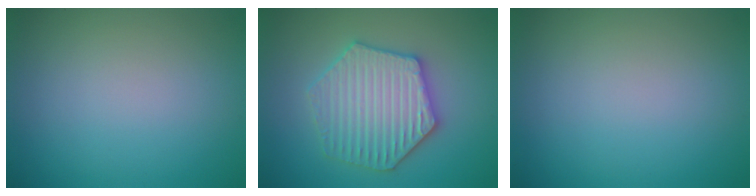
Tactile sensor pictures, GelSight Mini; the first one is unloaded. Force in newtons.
{"total": 6.2, "press": 6.1, "slide": 1.1}
{"total": 0.0}